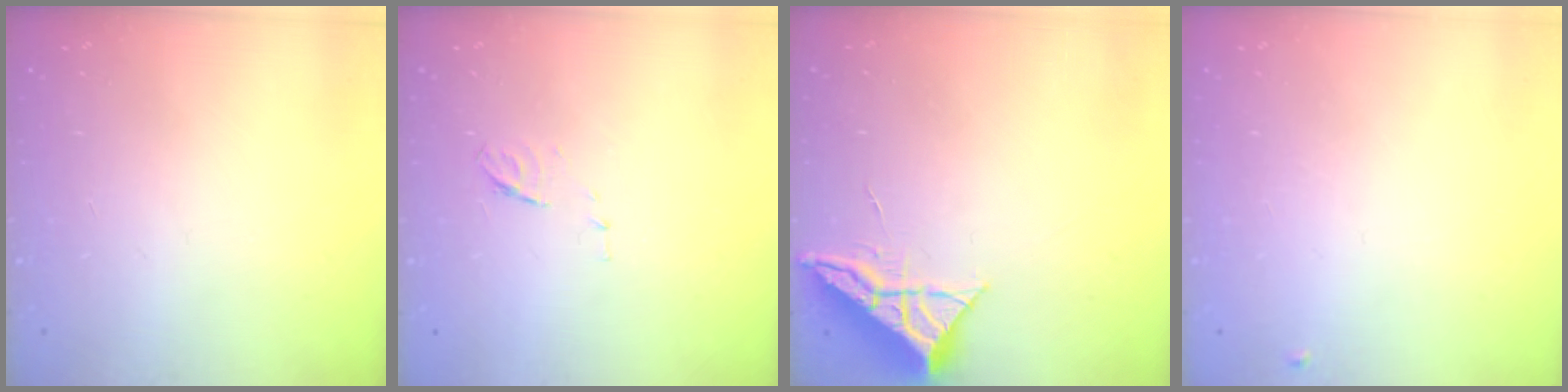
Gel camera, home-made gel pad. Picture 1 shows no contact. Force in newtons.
{"total": 5.8, "press": 5.8, "slide": 0.7}
{"total": 6.6, "press": 6.6, "slide": 0.3}
{"total": 3.9, "press": 3.8, "slide": 0.6}